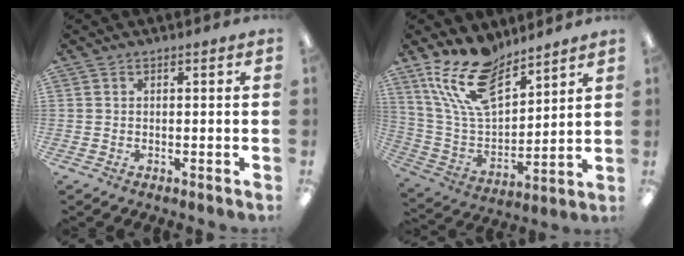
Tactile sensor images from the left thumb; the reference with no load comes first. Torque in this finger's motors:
{"motor_torque": [0.22, 0.20, 1.23, -1.53, 0.28]}